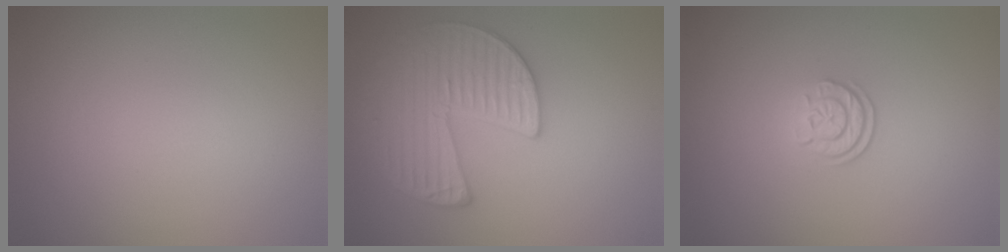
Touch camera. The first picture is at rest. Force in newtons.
{"total": 4.2, "press": 4.1, "slide": 1.0}
{"total": 2.2, "press": 1.7, "slide": 1.4}